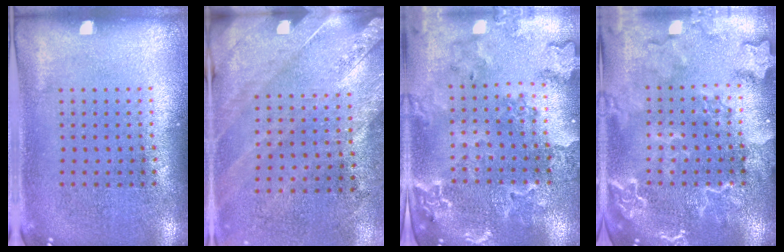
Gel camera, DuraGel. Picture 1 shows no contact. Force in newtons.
{"total": 2.4, "press": 2.0, "slide": 1.3}
{"total": 1.8, "press": 1.8, "slide": 0.3}
{"total": 2.6, "press": 2.6, "slide": 0.3}